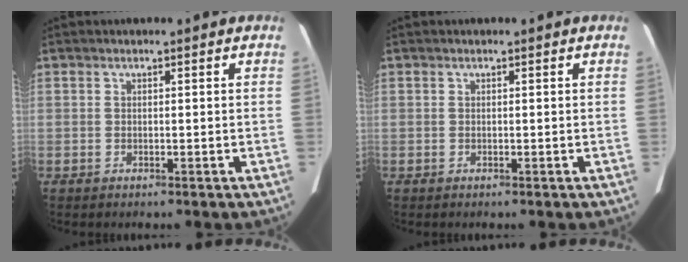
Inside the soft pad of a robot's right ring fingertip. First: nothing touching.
{"total": 0.0}